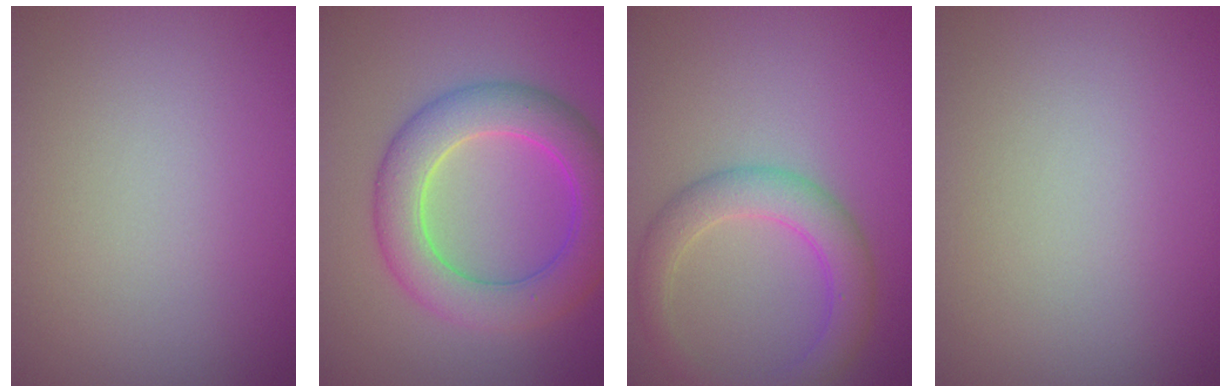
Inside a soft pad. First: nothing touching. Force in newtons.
{"total": 6.6, "press": 6.6, "slide": 0.4}
{"total": 4.0, "press": 4.0, "slide": 0.2}
{"total": 0.0}